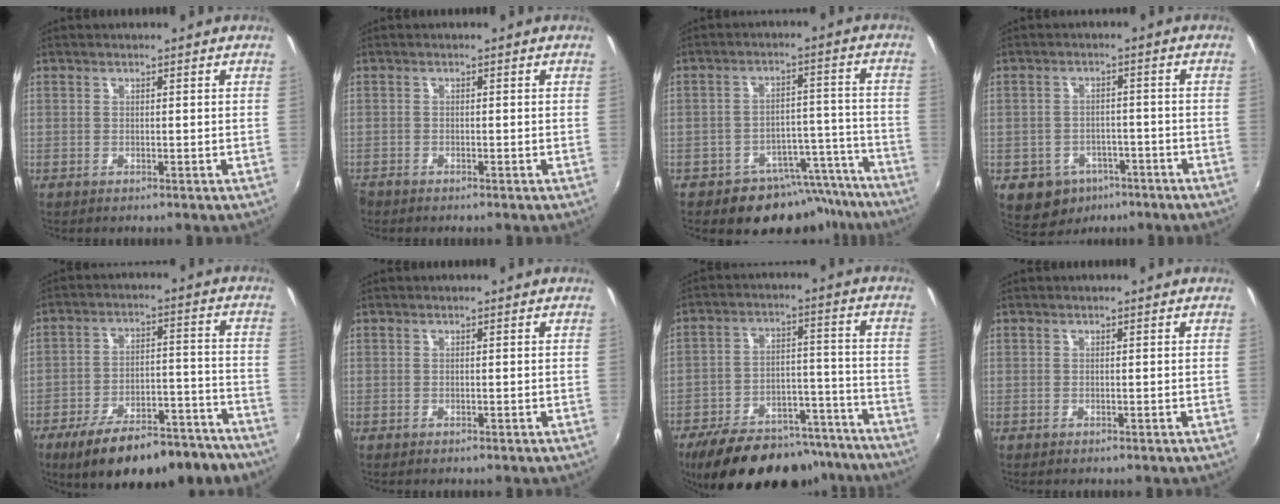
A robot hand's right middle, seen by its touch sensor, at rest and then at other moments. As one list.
[{"total": 1.2, "force": [-1.1, 0.5, 0.0], "torque": [-0.006, -0.004, -0.024]}, {"total": 12.5, "force": [-10.2, 6.7, 2.5], "torque": [-0.029, 0.045, -0.122]}, {"total": 9.2, "force": [-5.1, 7.0, 3.0], "torque": [-0.080, 0.008, -0.057]}, {"total": 20.8, "force": [-16.3, 6.9, 10.9], "torque": [-0.180, -0.007, -0.219]}, {"total": 0.0}, {"total": 24.1, "force": [-19.8, 9.9, 9.7], "torque": [-0.184, 0.025, -0.262]}, {"total": 0.0}]